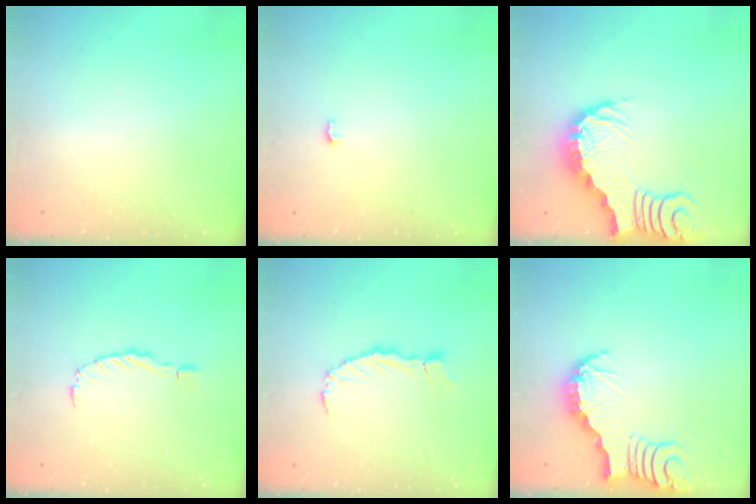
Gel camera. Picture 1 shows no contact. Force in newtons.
{"total": 3.2, "press": 3.2, "slide": 0.2}
{"total": 3.2, "press": 3.1, "slide": 0.7}
{"total": 0.0}
{"total": 6.9, "press": 6.9, "slide": 1.0}
{"total": 3.5, "press": 3.4, "slide": 0.7}